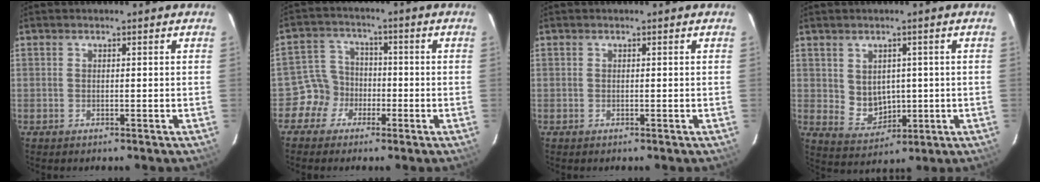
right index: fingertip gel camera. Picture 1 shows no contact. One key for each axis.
{"total": 5.9, "fx": -2.8, "fy": 5.1, "fz": 0.3, "tx": -0.010, "ty": 0.027, "tz": -0.055}
{"total": 0.0}
{"total": 6.1, "fx": 0.8, "fy": 5.4, "fz": 2.8, "tx": -0.053, "ty": -0.002, "tz": 0.036}